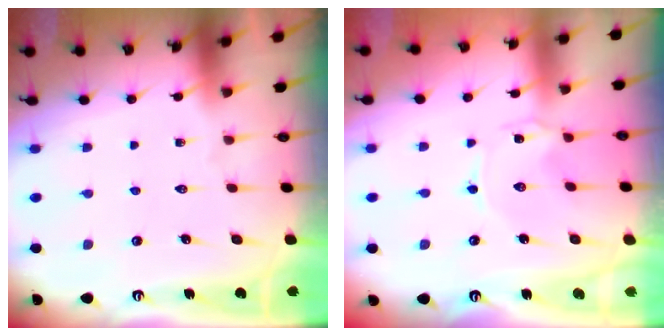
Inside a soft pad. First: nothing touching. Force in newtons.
{"total": 0.8, "press": 0.8, "slide": 0.1}